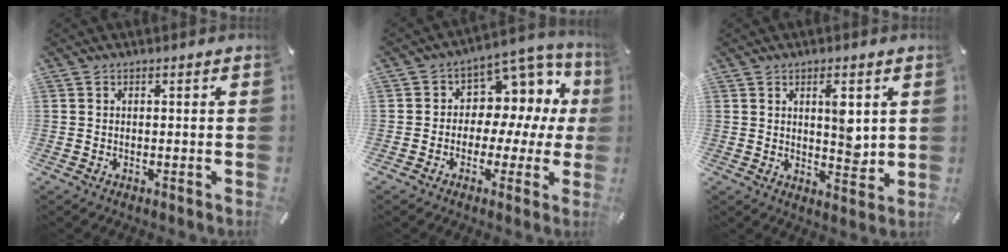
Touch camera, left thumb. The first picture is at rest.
{"total": 9.8, "force": [1.2, 8.2, 5.3], "torque": [-0.073, -0.020, 0.026]}
{"total": 6.4, "force": [2.4, 3.0, 5.2], "torque": [-0.069, -0.018, 0.033]}